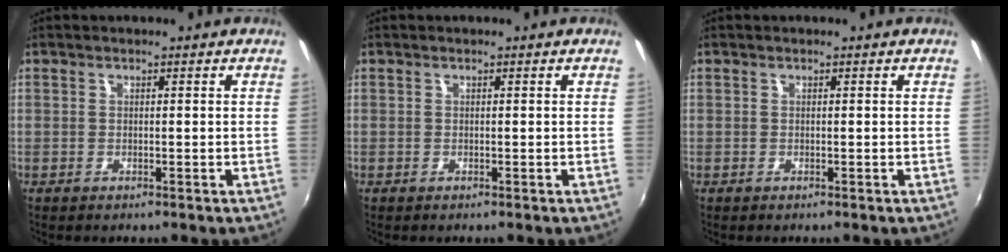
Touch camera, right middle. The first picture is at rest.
{"total": 0.0}
{"total": 0.0}